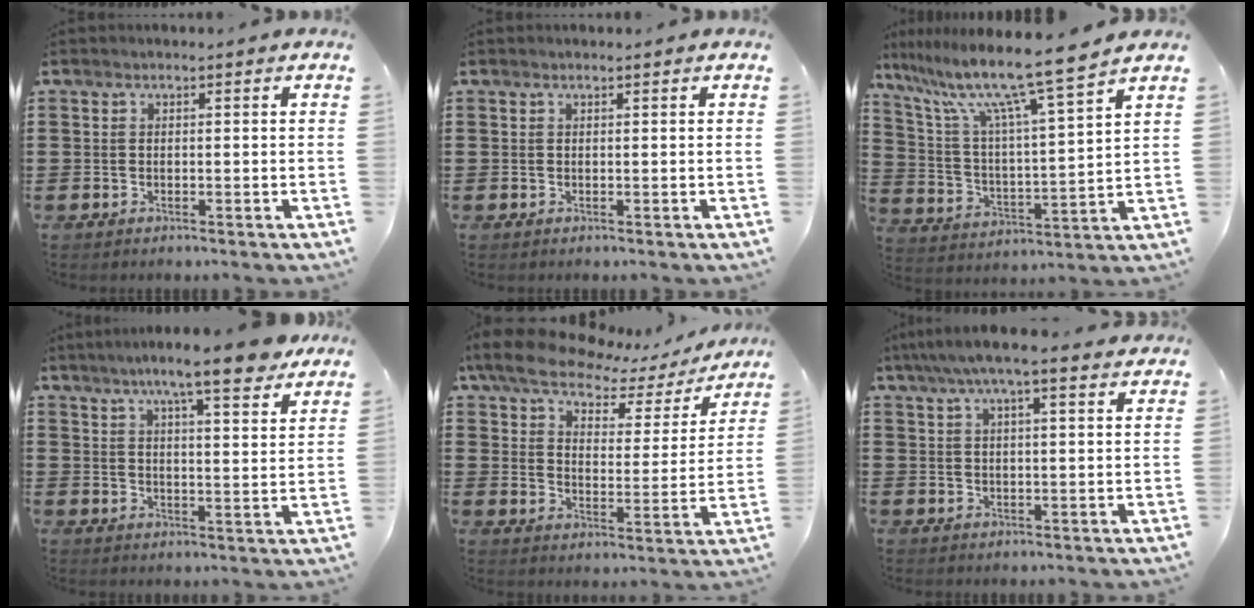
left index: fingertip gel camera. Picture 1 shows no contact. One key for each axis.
{"total": 0.0}
{"total": 10.9, "fx": 8.9, "fy": -0.4, "fz": 6.3, "tx": -0.159, "ty": -0.057, "tz": 0.142}
{"total": 8.4, "fx": 6.7, "fy": 0.7, "fz": 5.0, "tx": -0.099, "ty": -0.021, "tz": 0.114}
{"total": 7.3, "fx": 6.0, "fy": 2.7, "fz": 3.3, "tx": -0.083, "ty": -0.031, "tz": 0.102}
{"total": 6.0, "fx": 4.5, "fy": 0.8, "fz": 3.8, "tx": -0.087, "ty": -0.003, "tz": 0.078}